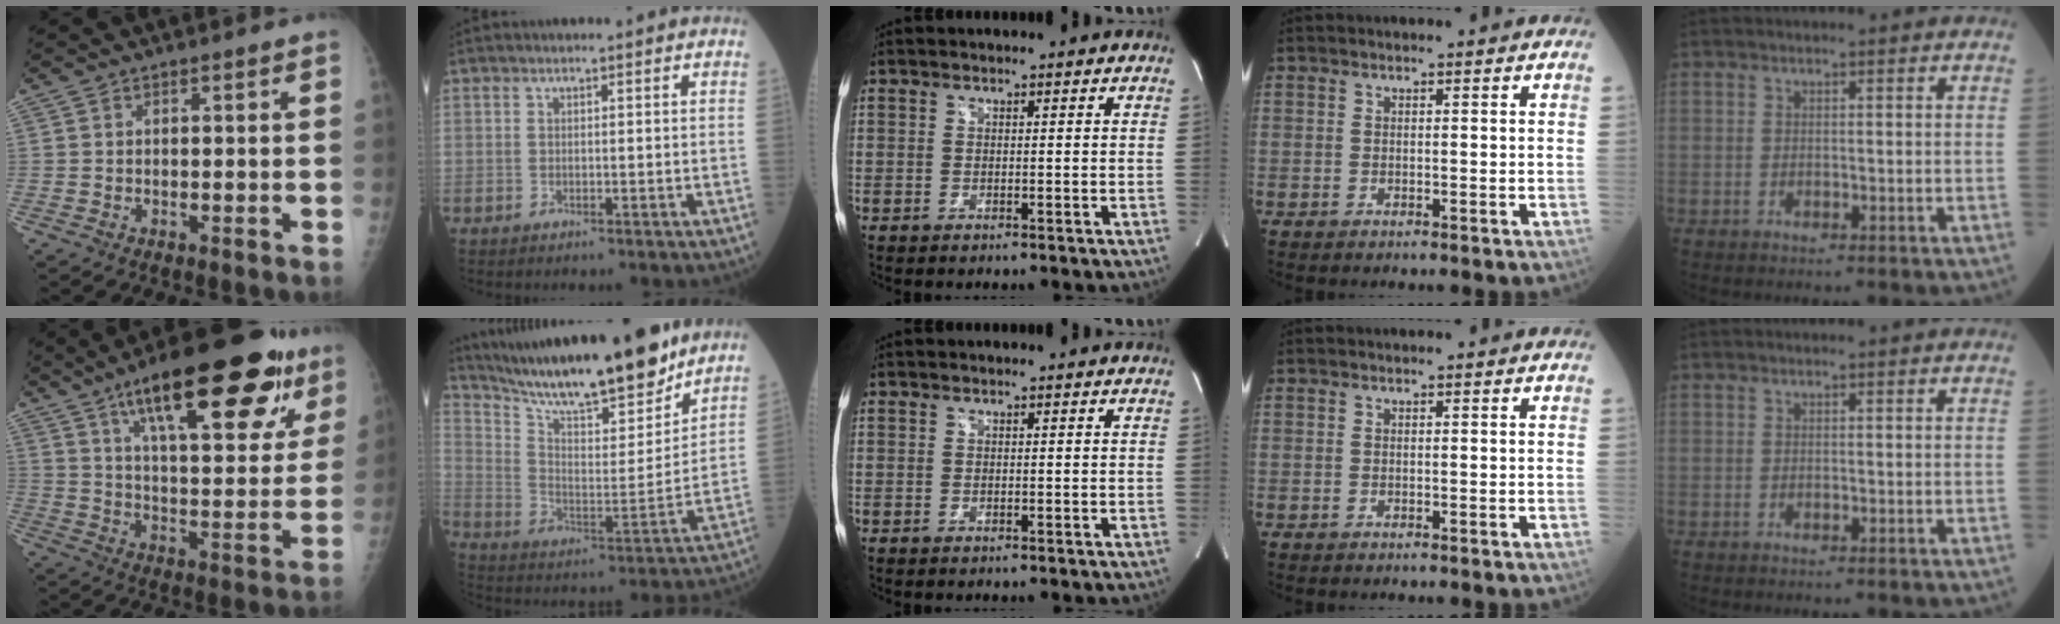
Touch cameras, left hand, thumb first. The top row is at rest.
{"thumb": {"total": 27.9, "force": [15.4, 9.4, 21.2], "torque": [-0.281, -0.025, 0.234]}, "index": {"total": 20.8, "force": [18.2, 2.4, 9.7], "torque": [-0.175, -0.016, 0.294]}}